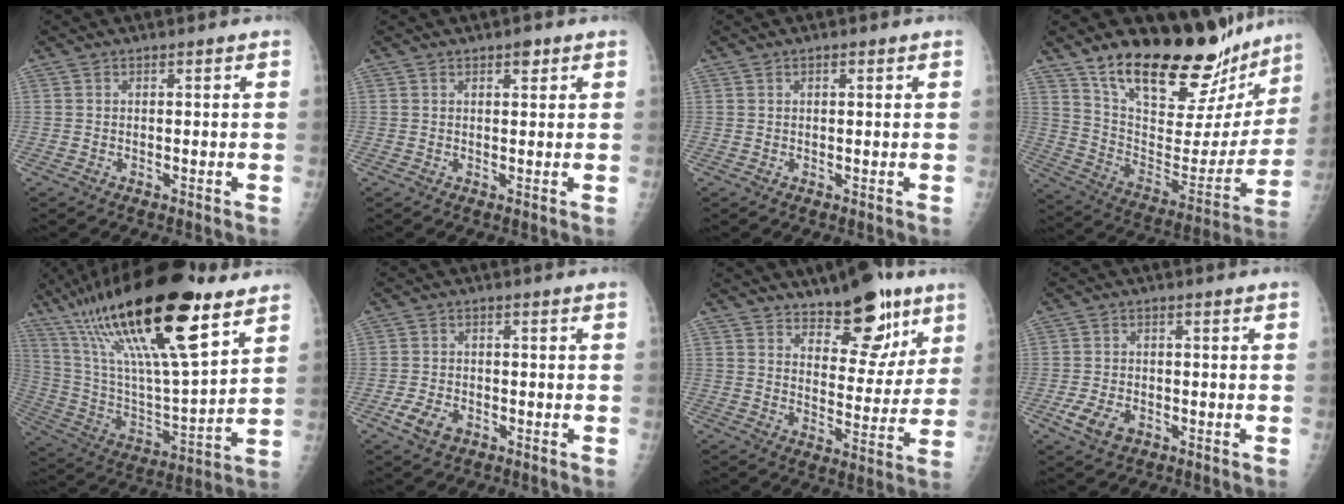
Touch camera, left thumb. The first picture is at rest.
{"total": 1.8, "force": [1.1, 0.8, 1.1], "torque": [-0.008, -0.004, 0.014]}
{"total": 0.9, "force": [0.4, 0.4, 0.7], "torque": [-0.010, 0.001, 0.006]}
{"total": 28.0, "force": [22.4, 10.3, 13.3], "torque": [-0.165, -0.110, 0.342]}
{"total": 29.9, "force": [17.6, 7.5, 23.0], "torque": [-0.421, -0.040, 0.309]}
{"total": 4.8, "force": [-2.4, 3.1, 2.8], "torque": [-0.053, 0.009, -0.042]}
{"total": 14.2, "force": [9.6, 6.3, 8.4], "torque": [-0.065, -0.062, 0.146]}
{"total": 5.4, "force": [-2.5, 3.5, 3.3], "torque": [-0.062, 0.006, -0.041]}